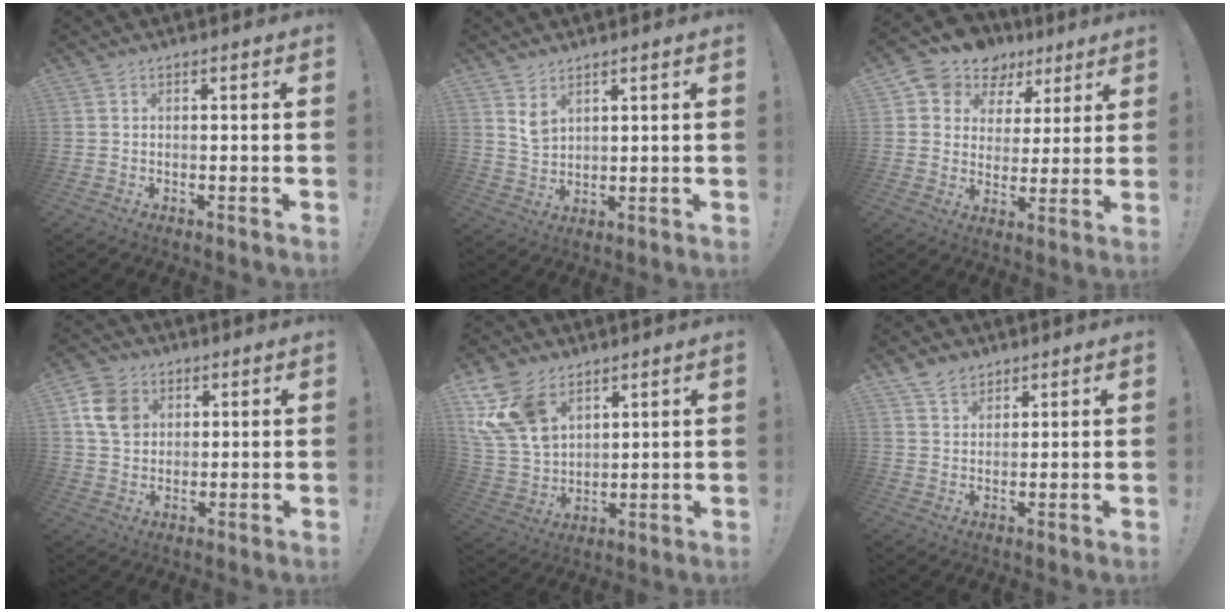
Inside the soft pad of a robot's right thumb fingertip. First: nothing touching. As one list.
[{"total": 4.3, "force": [2.9, 2.4, 1.9], "torque": [-0.022, -0.022, 0.054]}, {"total": 10.1, "force": [6.3, 7.5, 2.5], "torque": [-0.050, -0.043, 0.118]}, {"total": 10.7, "force": [3.7, 8.6, 5.1], "torque": [-0.075, -0.001, 0.076]}, {"total": 15.6, "force": [8.1, 10.3, 8.4], "torque": [-0.183, -0.040, 0.160]}, {"total": 5.3, "force": [4.0, 3.3, 1.3], "torque": [-0.022, -0.018, 0.076]}]